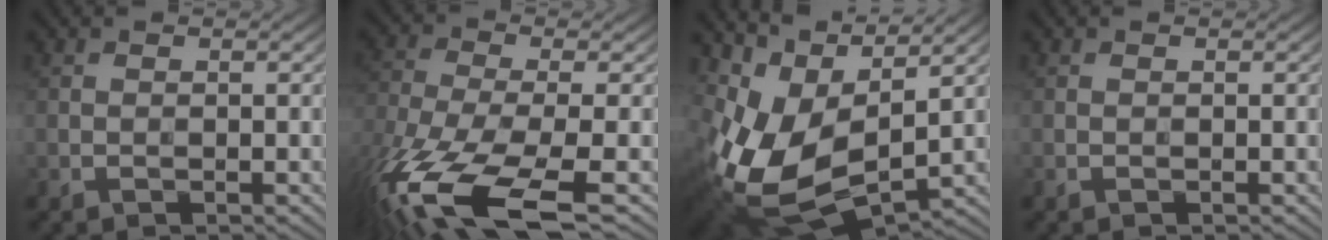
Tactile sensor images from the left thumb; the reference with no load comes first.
{"total": 15.0, "force": [-8.4, 5.1, 11.3], "torque": [-0.286, -0.038, -0.146]}
{"total": 12.5, "force": [1.8, 7.0, 10.2], "torque": [-0.237, -0.025, 0.045]}
{"total": 0.0}